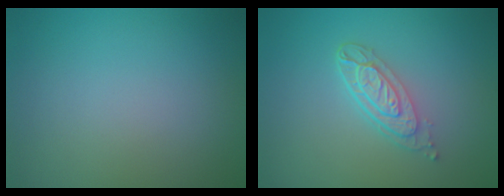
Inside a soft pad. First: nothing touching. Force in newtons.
{"total": 3.7, "press": 2.7, "slide": 2.4}